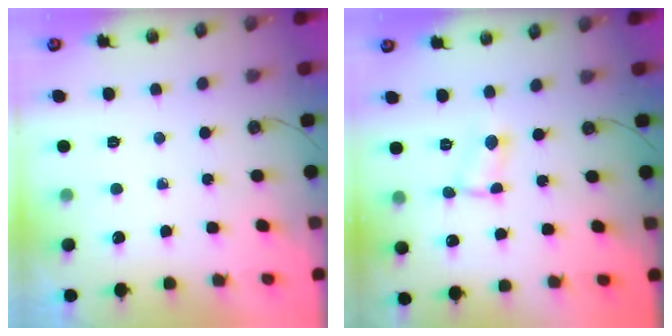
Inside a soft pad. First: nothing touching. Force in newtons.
{"total": 2.0, "press": 2.0, "slide": 0.3}